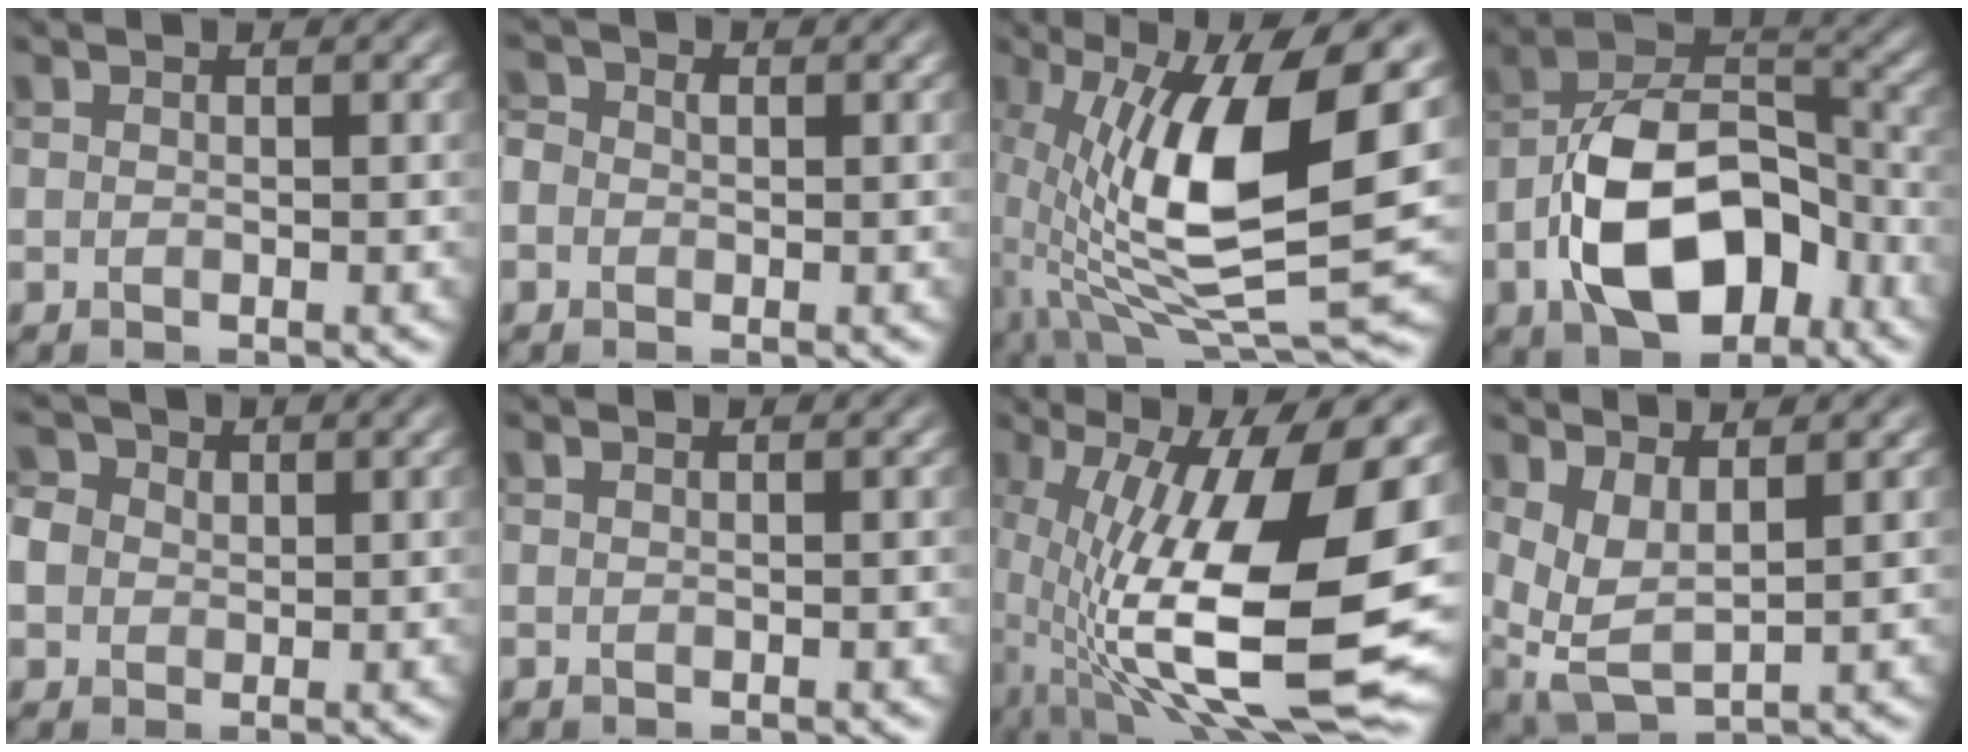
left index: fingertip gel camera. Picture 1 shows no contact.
{"total": 1.9, "force": [0.0, 1.7, 0.8], "torque": [-0.013, 0.005, -0.009]}
{"total": 13.1, "force": [0.2, 4.5, 12.4], "torque": [-0.242, -0.019, 0.005]}
{"total": 11.4, "force": [-4.6, 6.3, 8.3], "torque": [-0.142, 0.009, -0.089]}
{"total": 4.4, "force": [0.9, 3.8, 2.0], "torque": [-0.051, 0.023, 0.008]}
{"total": 0.0}
{"total": 15.6, "force": [-1.1, 5.2, 14.6], "torque": [-0.270, -0.015, -0.010]}
{"total": 4.0, "force": [1.3, 1.6, 3.4], "torque": [-0.082, -0.013, 0.029]}